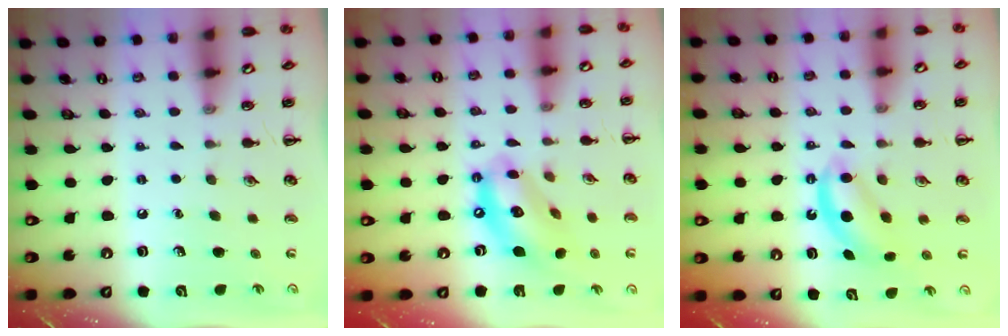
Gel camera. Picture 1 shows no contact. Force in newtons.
{"total": 14.0, "press": 13.6, "slide": 3.5}
{"total": 5.8, "press": 5.6, "slide": 1.3}